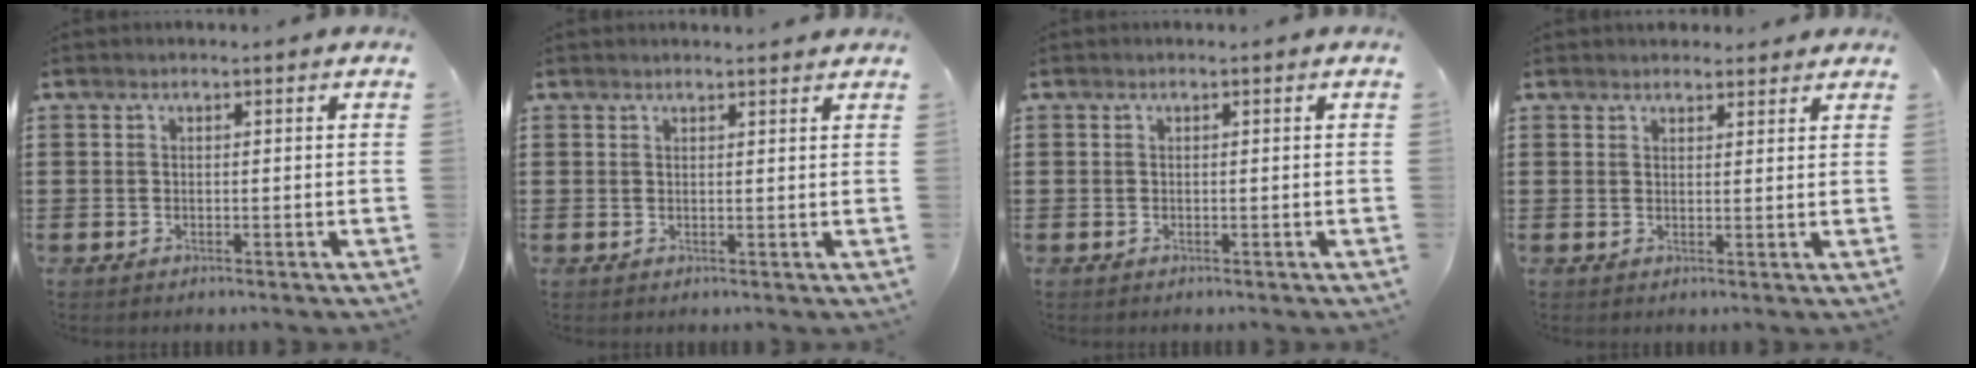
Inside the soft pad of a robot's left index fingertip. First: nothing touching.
{"total": 1.3, "force": [1.3, -0.1, 0.3], "torque": [-0.007, -0.001, 0.026]}
{"total": 0.0}
{"total": 2.3, "force": [2.2, 0.6, 0.1], "torque": [-0.007, 0.000, 0.043]}